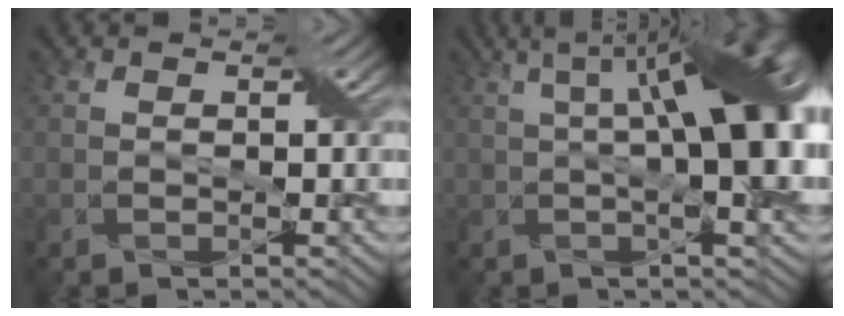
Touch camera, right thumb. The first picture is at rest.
{"total": 14.2, "force": [1.8, 4.9, 13.2], "torque": [-0.165, 0.030, 0.014]}